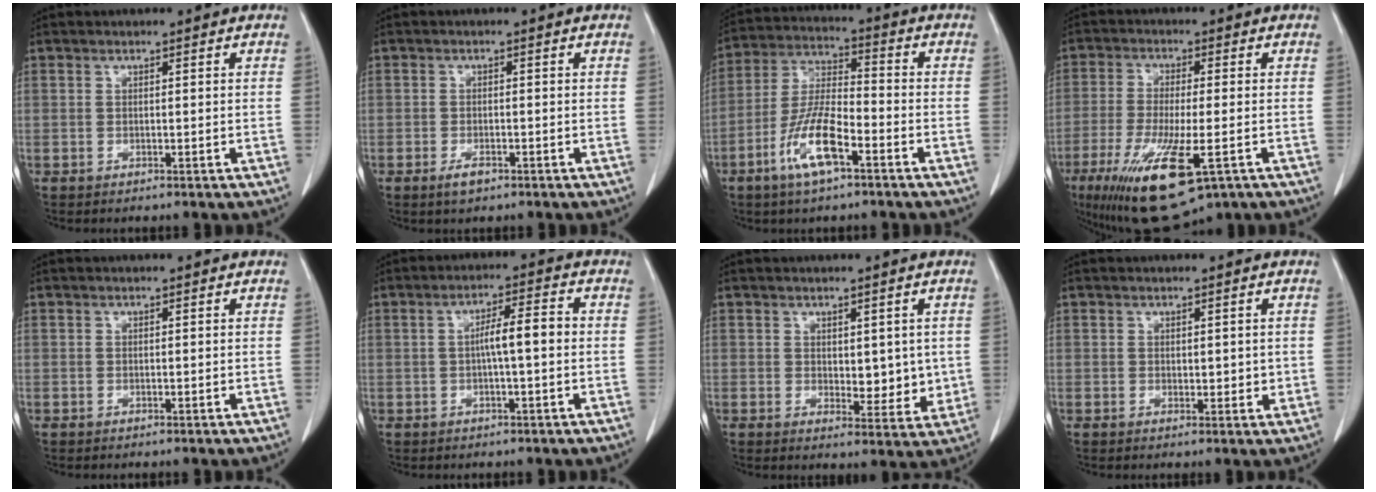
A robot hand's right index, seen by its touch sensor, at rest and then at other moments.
{"total": 2.2, "force": [-1.4, 1.0, 1.4], "torque": [-0.026, 0.001, -0.021]}
{"total": 10.5, "force": [-5.1, 2.5, 8.8], "torque": [-0.181, -0.003, -0.096]}
{"total": 15.0, "force": [-7.2, 3.3, 12.7], "torque": [-0.235, -0.042, -0.114]}
{"total": 0.0}
{"total": 5.1, "force": [-0.3, 0.5, 5.1], "torque": [-0.086, 0.014, -0.004]}
{"total": 5.3, "force": [0.5, 2.9, 4.4], "torque": [-0.045, -0.011, 0.017]}
{"total": 1.9, "force": [0.3, 1.3, 1.4], "torque": [-0.013, -0.003, 0.009]}